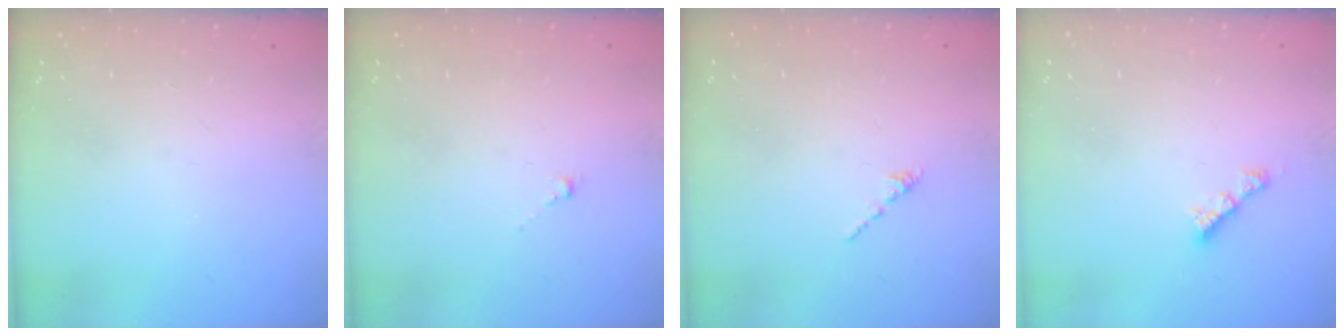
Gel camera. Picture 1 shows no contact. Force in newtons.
{"total": 0.5, "press": 0.3, "slide": 0.4}
{"total": 0.6, "press": 0.5, "slide": 0.3}
{"total": 2.6, "press": 2.6, "slide": 0.1}